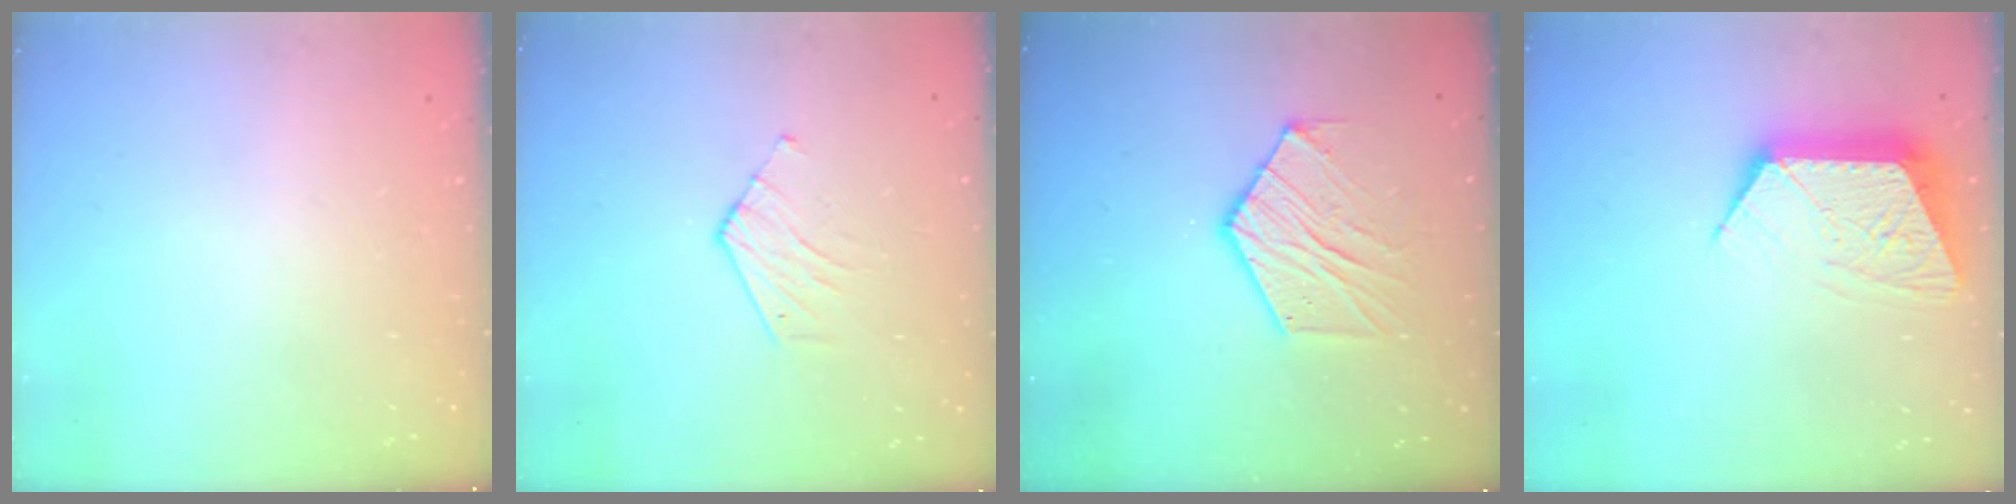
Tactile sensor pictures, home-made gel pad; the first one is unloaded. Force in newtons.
{"total": 4.1, "press": 4.1, "slide": 0.4}
{"total": 10.7, "press": 10.7, "slide": 0.5}
{"total": 11.8, "press": 11.8, "slide": 0.8}